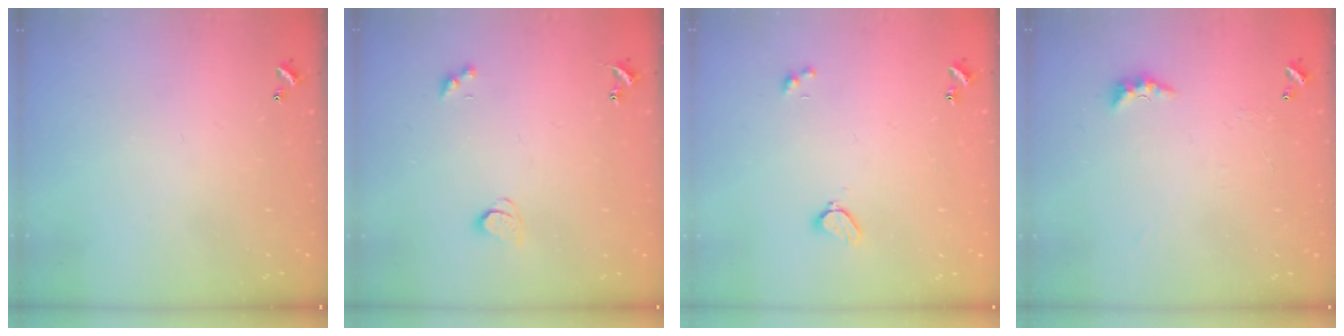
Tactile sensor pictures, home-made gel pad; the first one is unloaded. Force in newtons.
{"total": 2.1, "press": 2.1, "slide": 0.4}
{"total": 2.1, "press": 2.0, "slide": 0.5}
{"total": 3.0, "press": 2.9, "slide": 0.7}